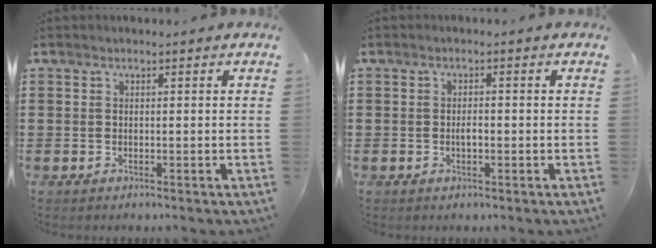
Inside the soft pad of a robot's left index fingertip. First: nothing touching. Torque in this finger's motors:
{"motor_torque": [0.00, 0.00, 0.02, 0.04]}